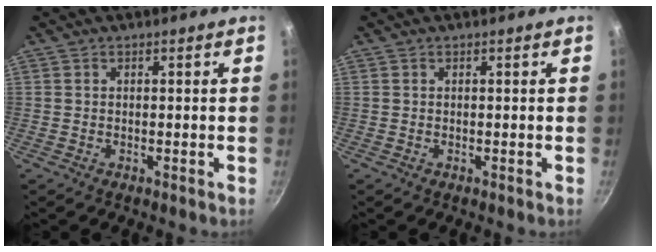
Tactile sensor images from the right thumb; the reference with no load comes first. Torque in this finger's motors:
{"motor_torque": [-0.04, -0.23, 0.24, 0.06, 0.02]}